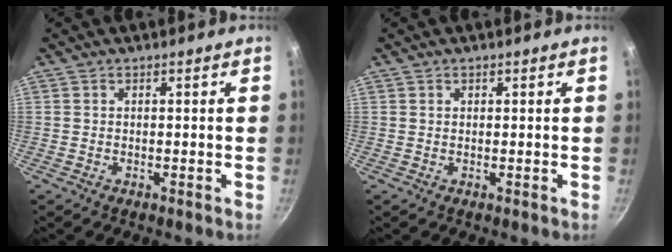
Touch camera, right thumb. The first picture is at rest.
{"total": 0.7, "force": [0.3, 0.4, 0.4], "torque": [-0.006, 0.002, 0.006]}